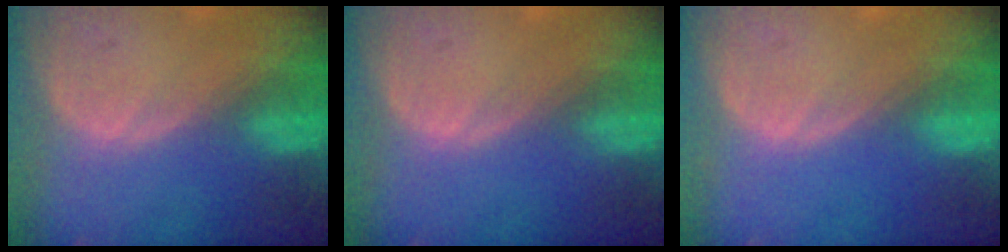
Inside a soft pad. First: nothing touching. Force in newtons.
{"total": 0.0}
{"total": 0.0}